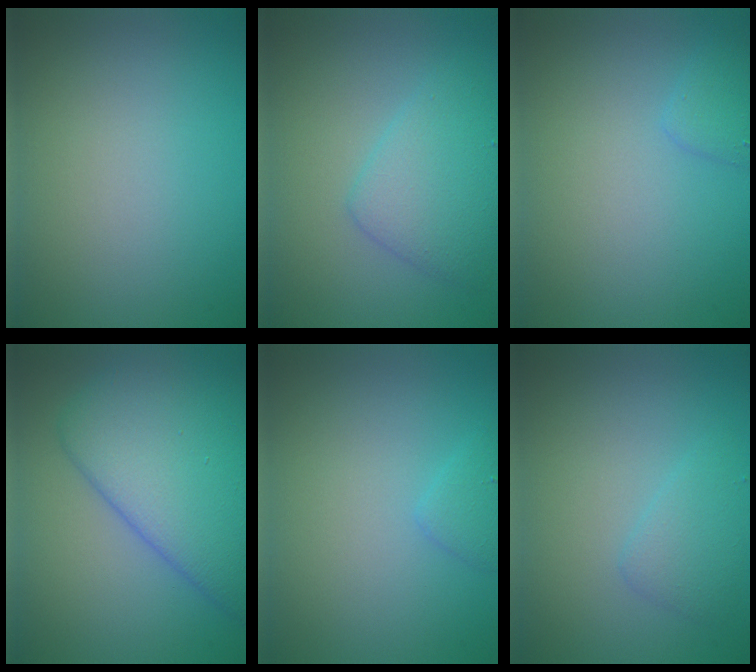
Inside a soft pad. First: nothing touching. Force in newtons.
{"total": 3.8, "press": 3.8, "slide": 0.1}
{"total": 1.3, "press": 1.3, "slide": 0.1}
{"total": 8.9, "press": 8.9, "slide": 0.1}
{"total": 1.2, "press": 1.2, "slide": 0.1}
{"total": 1.9, "press": 1.9, "slide": 0.0}